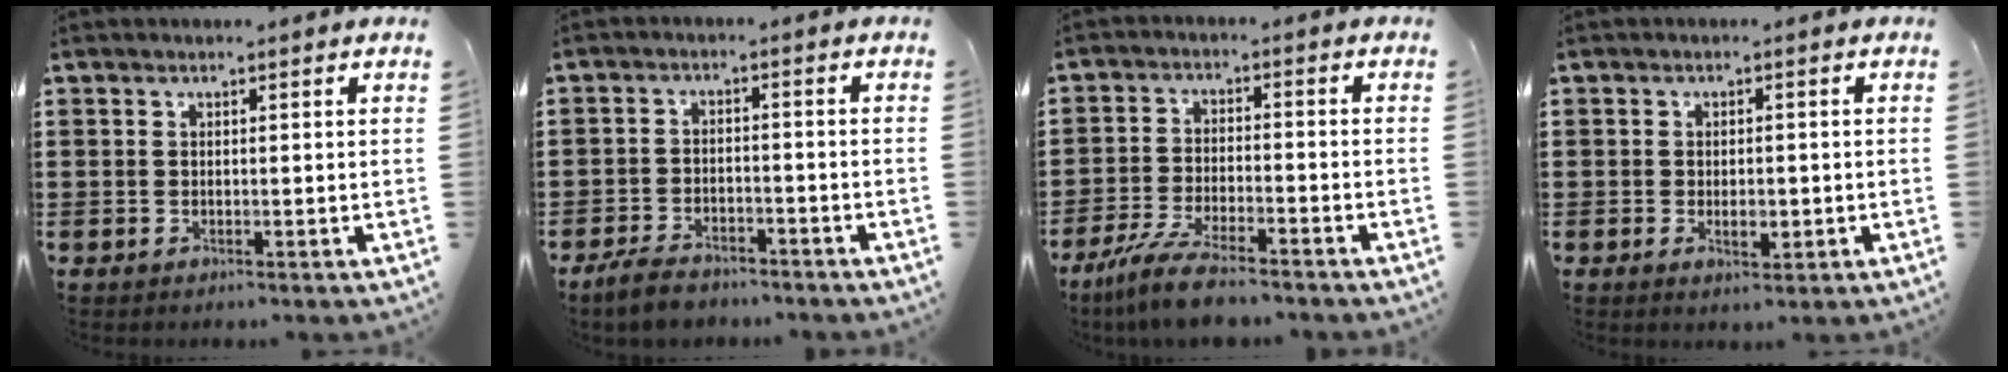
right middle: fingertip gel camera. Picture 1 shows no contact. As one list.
[{"total": 3.7, "force": [-3.4, 1.0, 1.0], "torque": [-0.029, 0.005, -0.070]}, {"total": 6.6, "force": [-5.6, 0.6, 3.5], "torque": [-0.090, -0.013, -0.110]}, {"total": 2.6, "force": [-0.5, 1.2, 2.2], "torque": [-0.035, -0.004, -0.010]}]